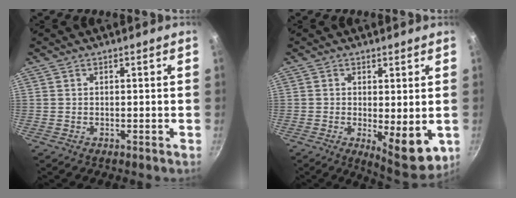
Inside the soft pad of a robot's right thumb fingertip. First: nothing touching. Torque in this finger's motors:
{"motor_torque": [-0.14, 0.72, 0.87, -0.08, 0.02]}